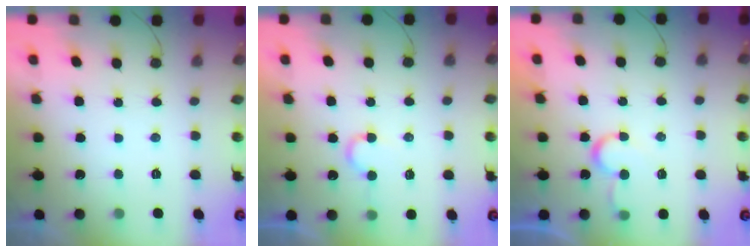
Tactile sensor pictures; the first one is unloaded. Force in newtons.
{"total": 5.6, "press": 5.6, "slide": 0.4}
{"total": 6.9, "press": 6.9, "slide": 0.6}